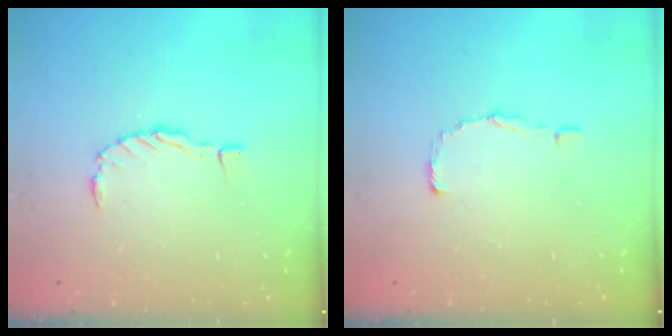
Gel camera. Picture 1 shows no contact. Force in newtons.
{"total": 1.0, "press": 1.0, "slide": 0.1}